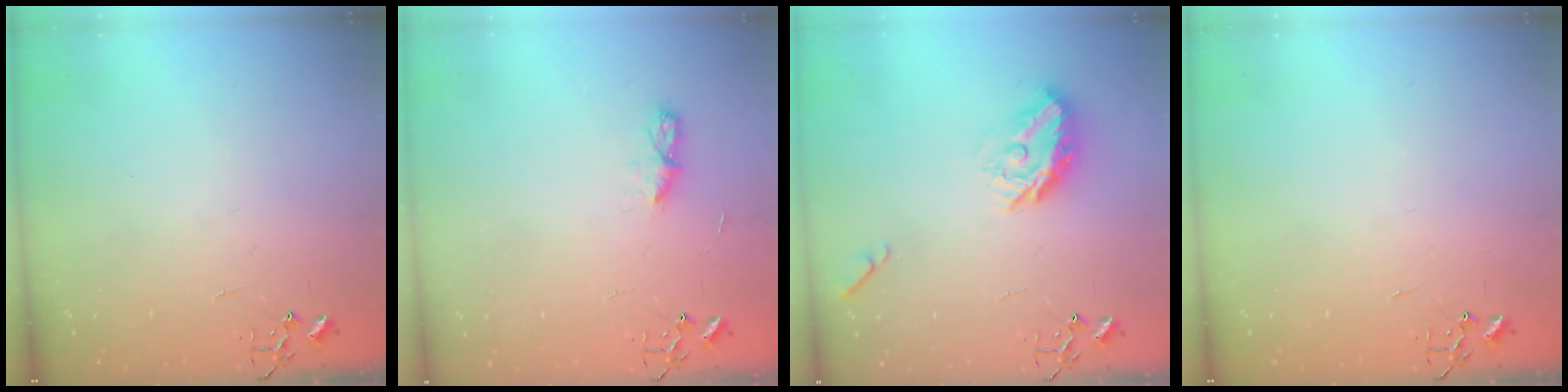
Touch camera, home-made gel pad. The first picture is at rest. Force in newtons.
{"total": 5.1, "press": 5.0, "slide": 0.6}
{"total": 12.2, "press": 12.2, "slide": 0.7}
{"total": 0.0}